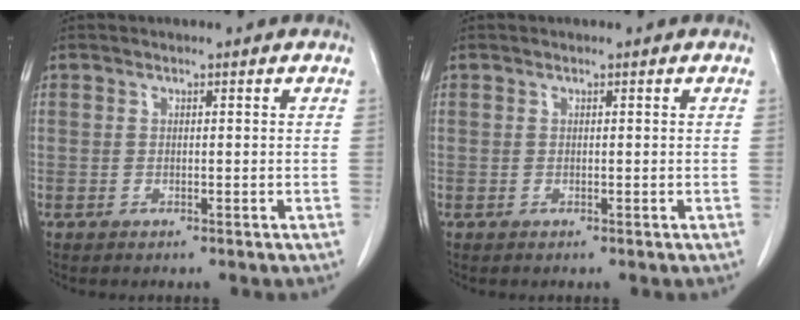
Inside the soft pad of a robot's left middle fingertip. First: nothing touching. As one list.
[{"total": 0.0}]